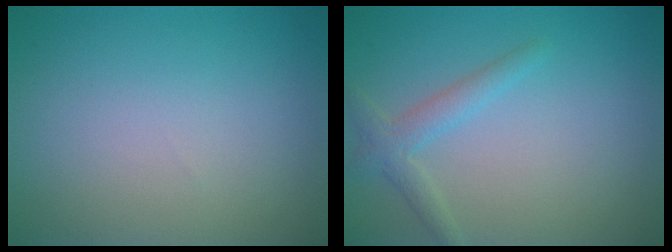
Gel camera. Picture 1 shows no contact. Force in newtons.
{"total": 2.1, "press": 2.1, "slide": 0.1}